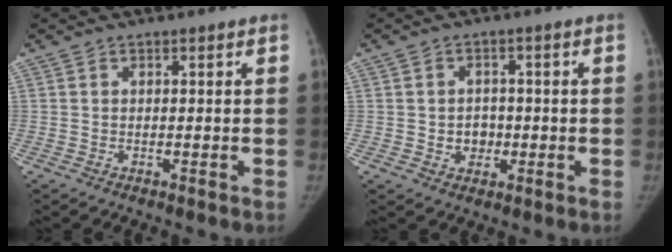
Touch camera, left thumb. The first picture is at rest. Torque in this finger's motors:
{"motor_torque": [-0.25, 0.29, 0.45, -0.51, 0.01]}